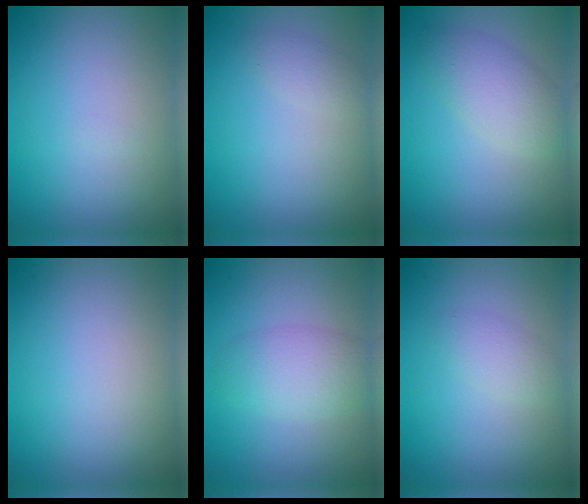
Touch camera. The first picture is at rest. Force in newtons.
{"total": 1.2, "press": 1.2, "slide": 0.0}
{"total": 3.5, "press": 3.5, "slide": 0.2}
{"total": 0.0}
{"total": 3.7, "press": 3.7, "slide": 0.0}
{"total": 1.7, "press": 1.7, "slide": 0.0}